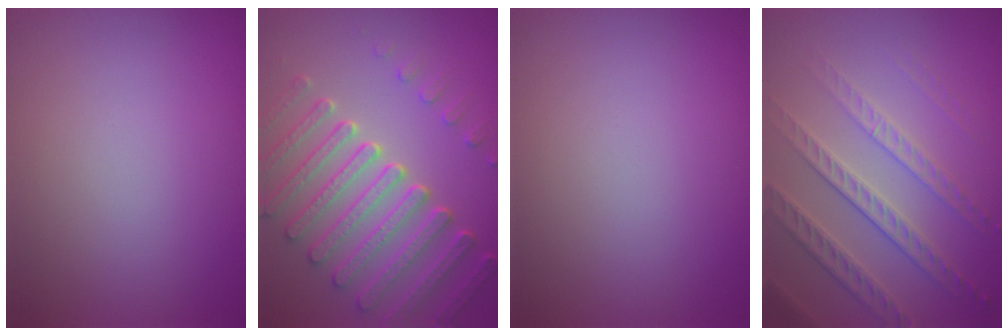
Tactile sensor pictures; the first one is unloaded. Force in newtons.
{"total": 7.1, "press": 5.4, "slide": 4.7}
{"total": 0.0}
{"total": 4.2, "press": 3.8, "slide": 2.0}